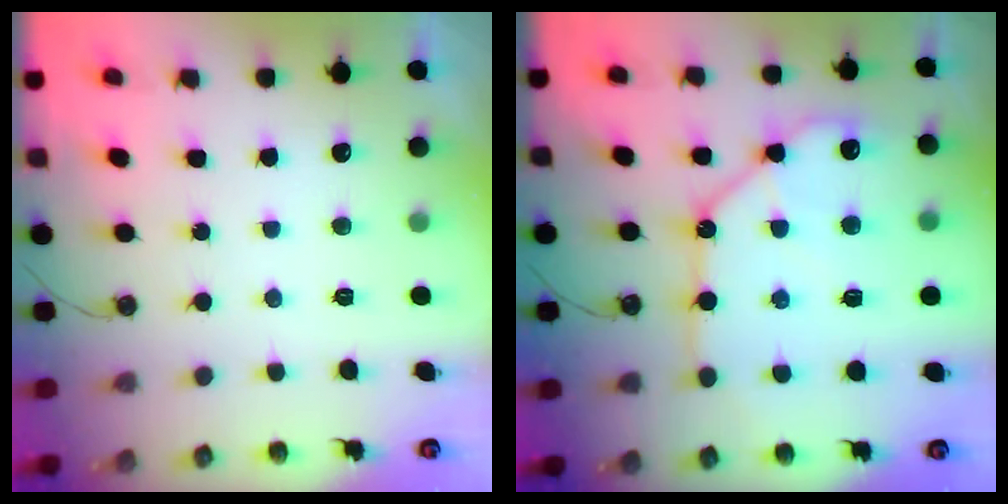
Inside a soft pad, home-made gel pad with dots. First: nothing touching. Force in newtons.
{"total": 14.5, "press": 14.4, "slide": 1.8}